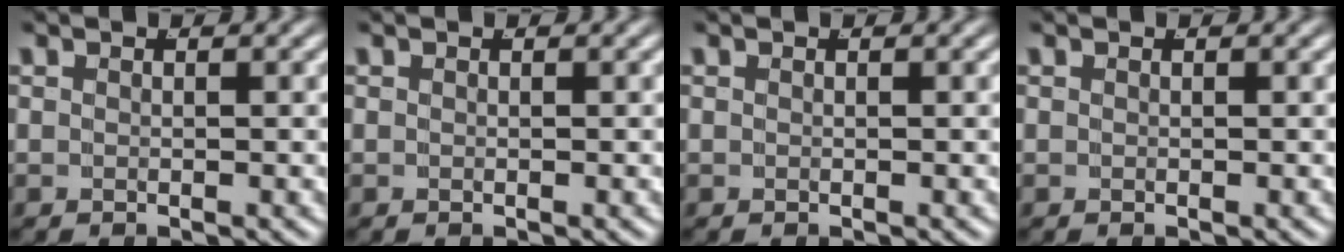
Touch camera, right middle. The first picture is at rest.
{"total": 0.0}
{"total": 0.0}
{"total": 0.0}